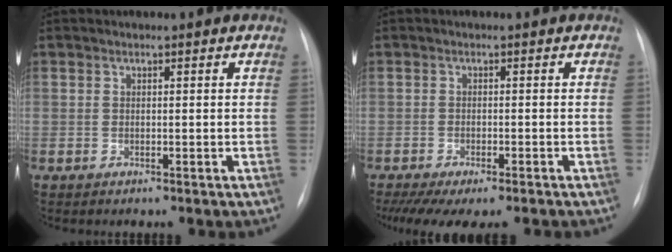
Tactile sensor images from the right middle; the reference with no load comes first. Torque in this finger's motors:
{"motor_torque": [1.09, -1.05, 0.34, 0.06]}